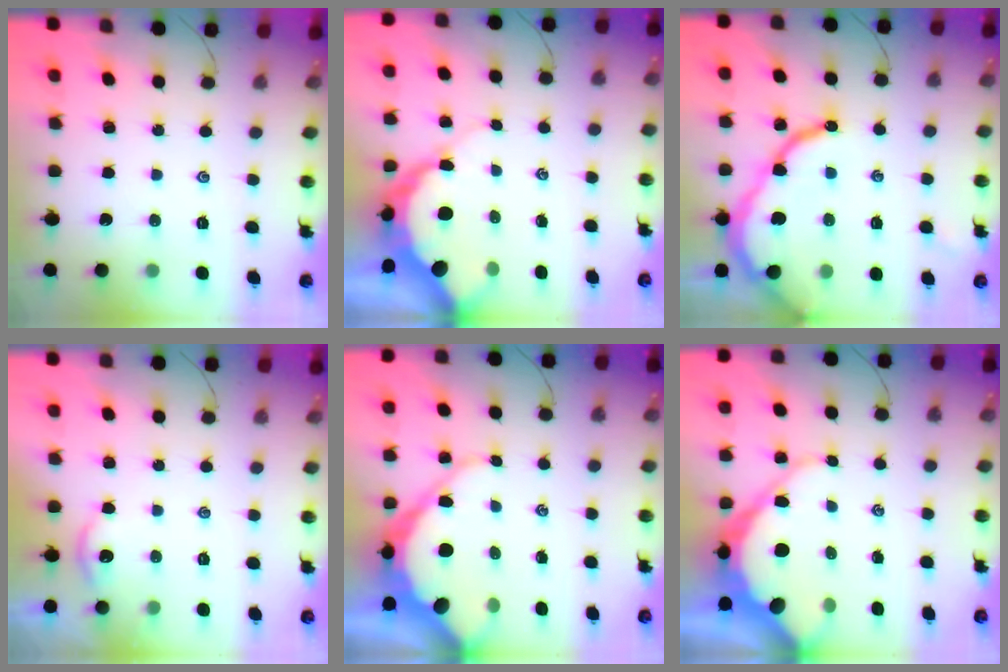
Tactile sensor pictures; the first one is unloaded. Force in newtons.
{"total": 9.4, "press": 9.4, "slide": 1.0}
{"total": 13.8, "press": 13.7, "slide": 1.4}
{"total": 1.9, "press": 1.9, "slide": 0.2}
{"total": 12.8, "press": 12.8, "slide": 1.2}
{"total": 12.8, "press": 12.8, "slide": 1.2}